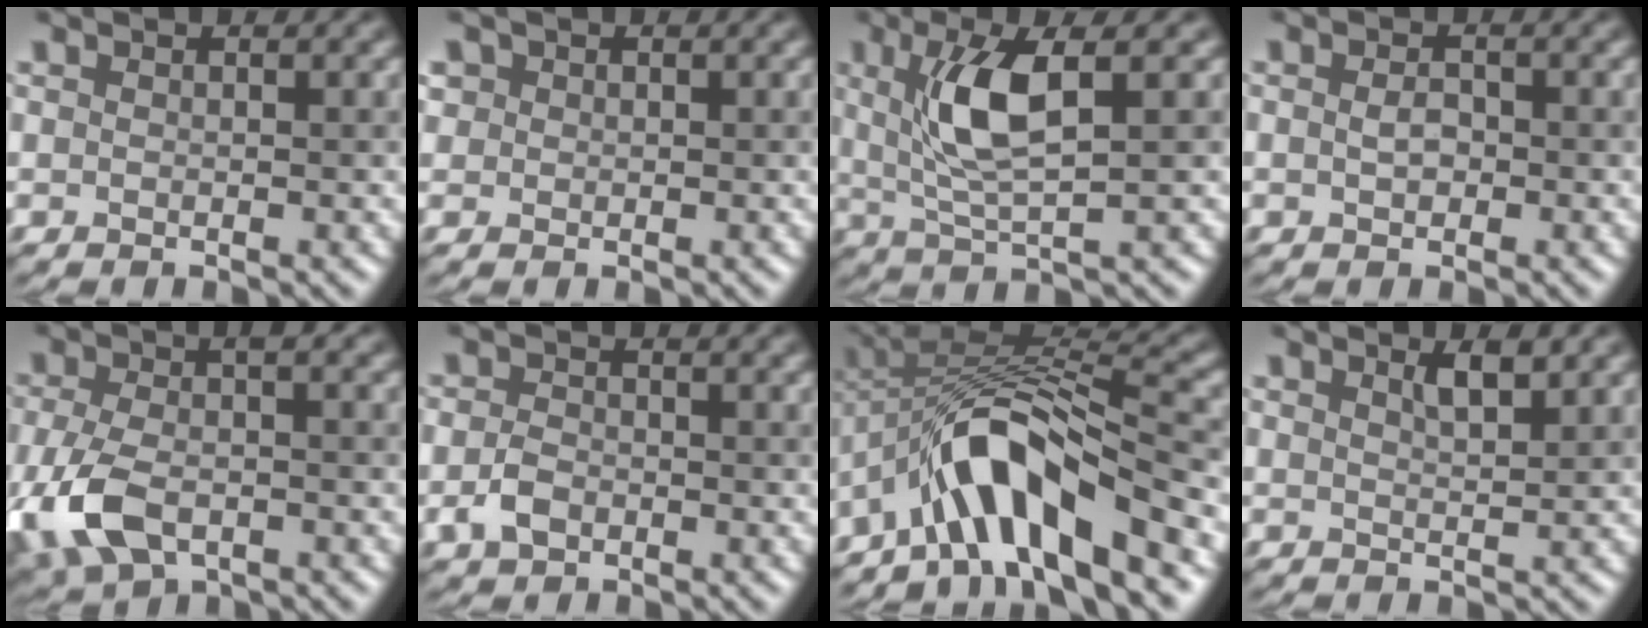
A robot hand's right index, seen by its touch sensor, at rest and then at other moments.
{"total": 1.3, "force": [0.5, 1.1, 0.2], "torque": [-0.001, 0.004, 0.001]}
{"total": 5.8, "force": [1.4, 1.4, 5.4], "torque": [-0.109, 0.005, 0.033]}
{"total": 1.2, "force": [-0.1, 0.7, 1.0], "torque": [-0.021, 0.002, -0.002]}
{"total": 7.5, "force": [-2.4, 4.1, 5.8], "torque": [-0.140, -0.008, -0.052]}
{"total": 2.3, "force": [-0.7, 1.6, 1.5], "torque": [-0.030, -0.001, -0.020]}
{"total": 9.9, "force": [-5.2, 3.1, 7.9], "torque": [-0.118, 0.020, -0.100]}
{"total": 1.9, "force": [1.3, 0.3, 1.3], "torque": [-0.019, 0.003, 0.021]}